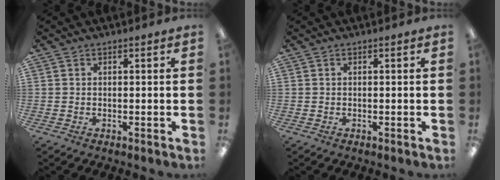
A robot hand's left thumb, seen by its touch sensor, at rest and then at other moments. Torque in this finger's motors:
{"motor_torque": [0.01, 0.00, 0.14, -0.01, 0.00]}